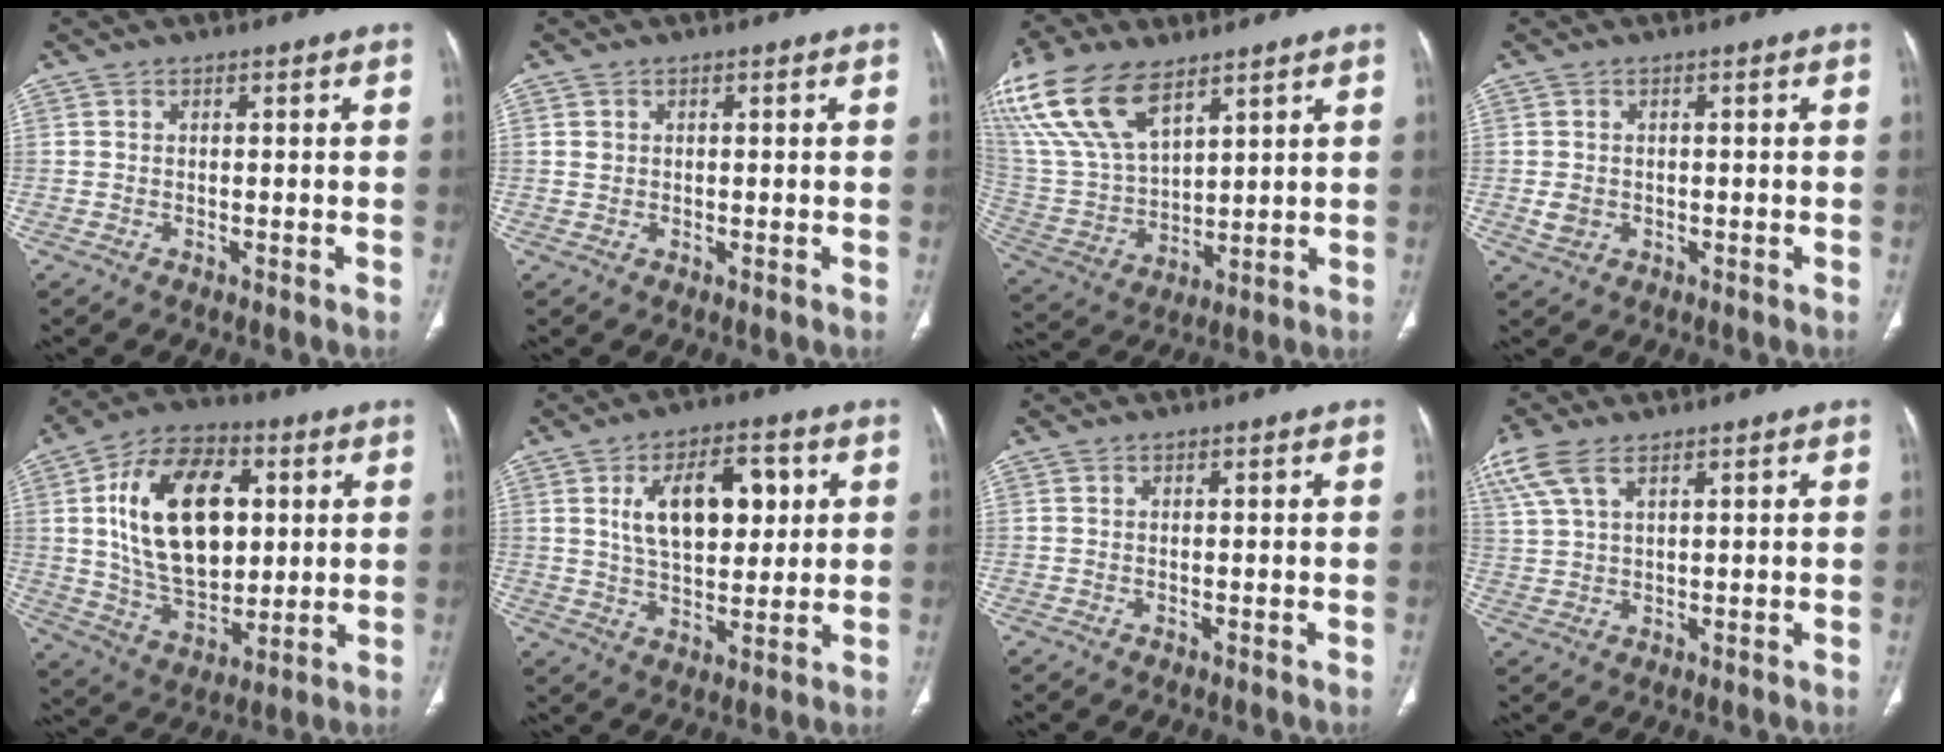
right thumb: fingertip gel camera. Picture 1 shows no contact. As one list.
[{"total": 1.1, "force": [0.3, 1.0, 0.4], "torque": [0.000, 0.001, 0.006]}, {"total": 20.0, "force": [11.7, 10.2, 12.7], "torque": [-0.265, -0.026, 0.236]}, {"total": 2.4, "force": [-0.3, 2.0, 1.3], "torque": [-0.018, 0.001, -0.001]}, {"total": 22.6, "force": [4.6, 13.8, 17.3], "torque": [-0.258, -0.008, 0.082]}, {"total": 14.1, "force": [3.9, 7.6, 11.2], "torque": [-0.151, -0.003, 0.068]}, {"total": 0.0}, {"total": 9.3, "force": [5.3, 4.5, 6.2], "torque": [-0.158, 0.007, 0.111]}]